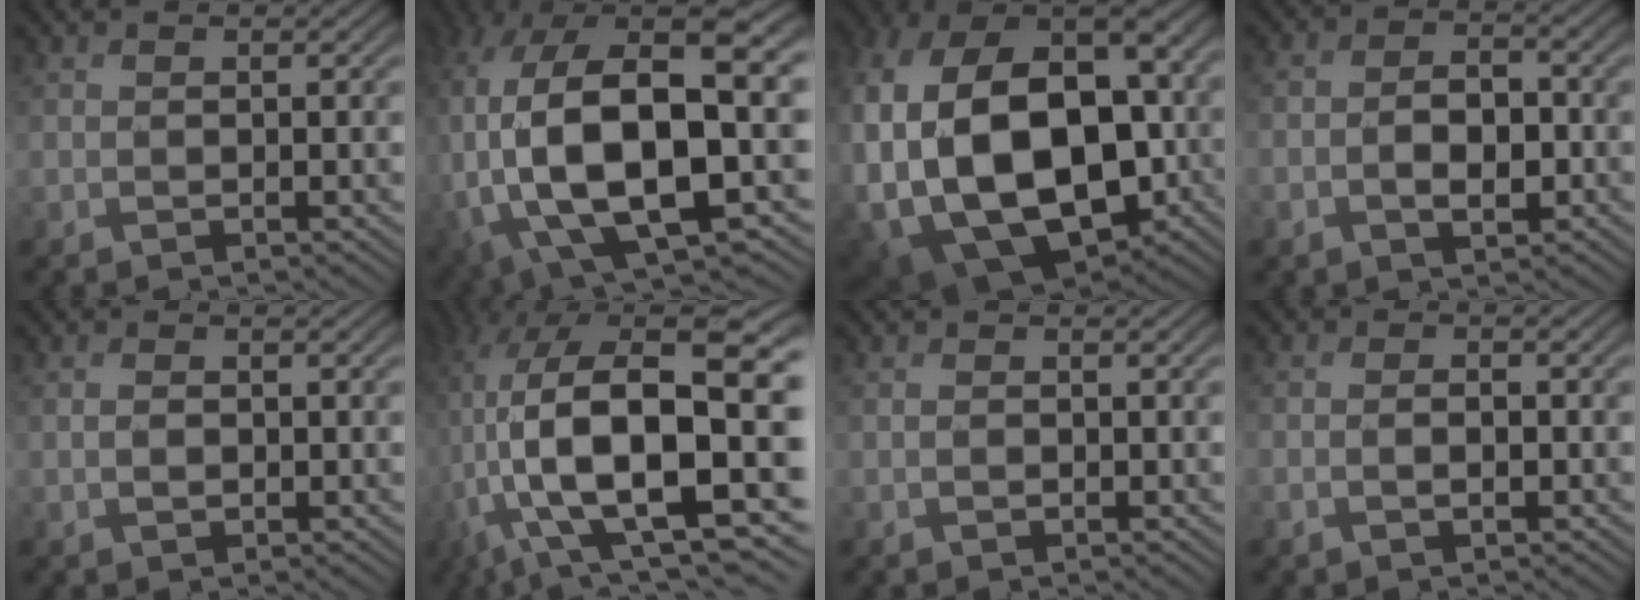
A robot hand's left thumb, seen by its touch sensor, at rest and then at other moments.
{"total": 19.9, "force": [-2.3, 10.3, 16.9], "torque": [-0.372, -0.045, -0.021]}
{"total": 21.8, "force": [-4.1, 14.5, 15.8], "torque": [-0.334, -0.052, -0.047]}
{"total": 4.9, "force": [-1.9, 3.1, 3.4], "torque": [-0.048, -0.006, -0.043]}
{"total": 1.4, "force": [-0.6, 0.9, 0.9], "torque": [-0.016, -0.002, -0.012]}
{"total": 20.6, "force": [0.3, 10.3, 17.8], "torque": [-0.349, -0.013, 0.013]}
{"total": 0.9, "force": [-0.6, 0.5, 0.4], "torque": [-0.007, -0.001, -0.010]}
{"total": 2.2, "force": [-1.1, 1.2, 1.5], "torque": [-0.016, -0.002, -0.023]}